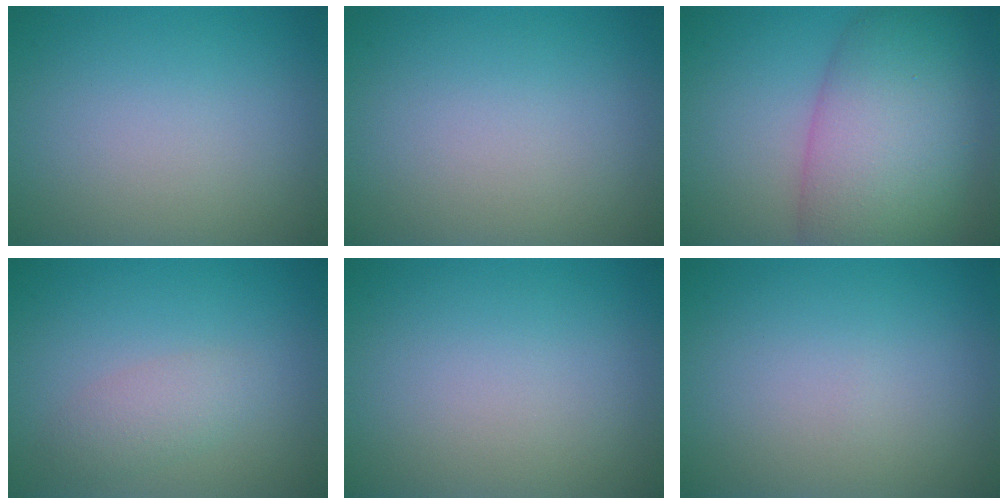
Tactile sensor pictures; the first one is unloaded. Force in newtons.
{"total": 0.0}
{"total": 10.7, "press": 10.7, "slide": 0.6}
{"total": 2.1, "press": 2.1, "slide": 0.0}
{"total": 0.0}
{"total": 0.0}